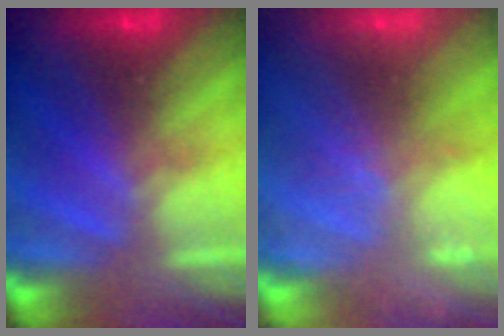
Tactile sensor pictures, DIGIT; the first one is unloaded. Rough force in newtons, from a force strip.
{"total": 2.0}